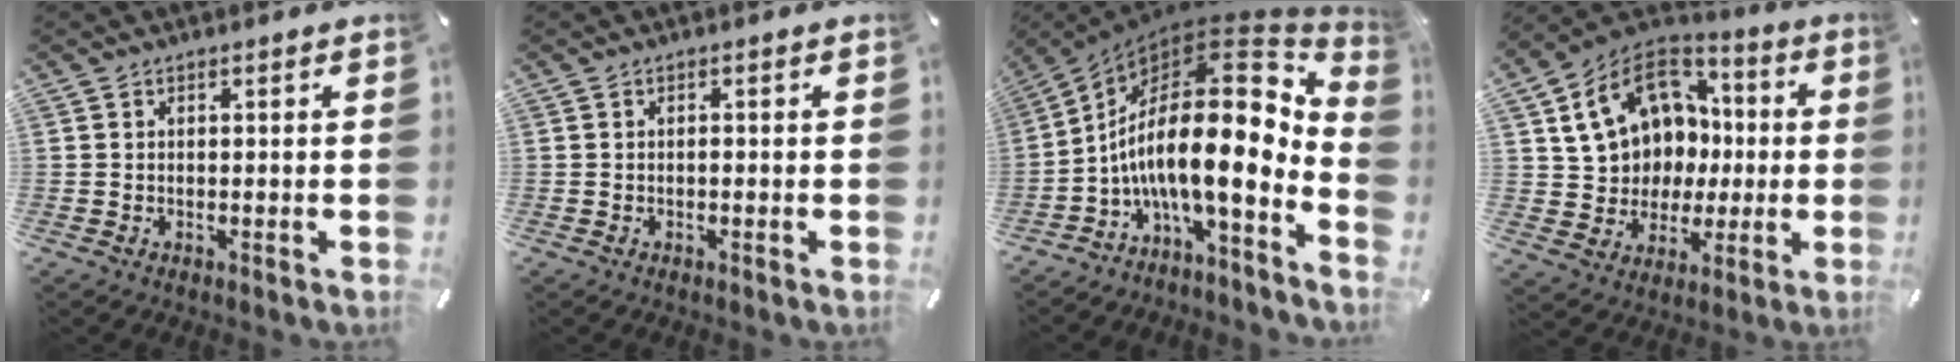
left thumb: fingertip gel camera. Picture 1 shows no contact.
{"total": 0.5, "force": [-0.2, 0.2, 0.4], "torque": [-0.008, -0.003, -0.004]}
{"total": 21.2, "force": [-0.2, 8.5, 19.4], "torque": [-0.325, -0.050, -0.011]}
{"total": 16.6, "force": [4.7, 14.3, 6.9], "torque": [-0.139, -0.021, 0.106]}